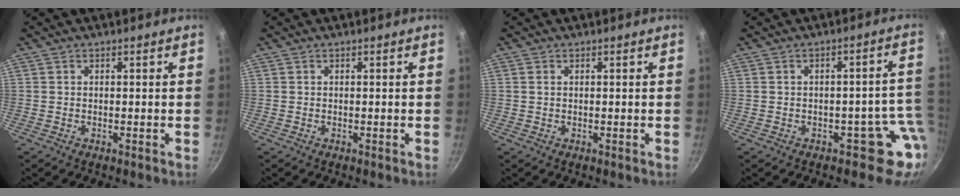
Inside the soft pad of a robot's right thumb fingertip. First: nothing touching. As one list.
[{"total": 0.0}, {"total": 0.8, "force": [0.2, 0.5, 0.5], "torque": [-0.009, 0.001, 0.004]}, {"total": 7.6, "force": [-2.7, 5.7, 4.1], "torque": [0.045, 0.040, -0.026]}]